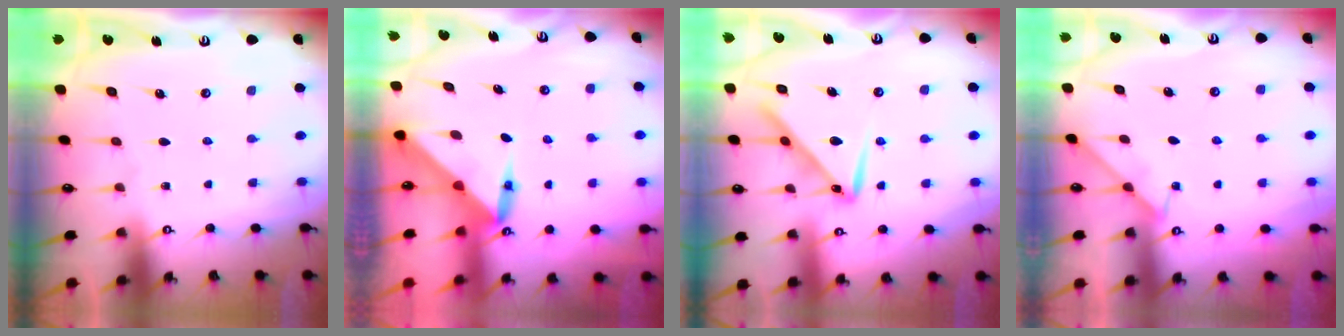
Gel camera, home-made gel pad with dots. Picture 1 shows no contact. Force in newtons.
{"total": 3.9, "press": 3.9, "slide": 0.4}
{"total": 11.4, "press": 11.4, "slide": 0.2}
{"total": 4.3, "press": 4.3, "slide": 0.6}